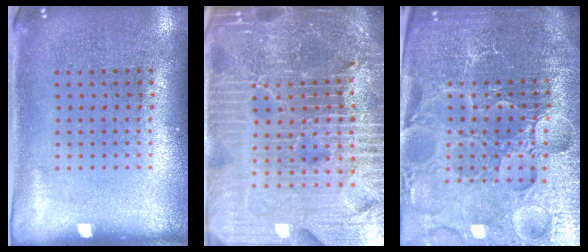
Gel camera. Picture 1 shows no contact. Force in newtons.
{"total": 7.2, "press": 6.2, "slide": 3.7}
{"total": 6.2, "press": 5.5, "slide": 2.8}